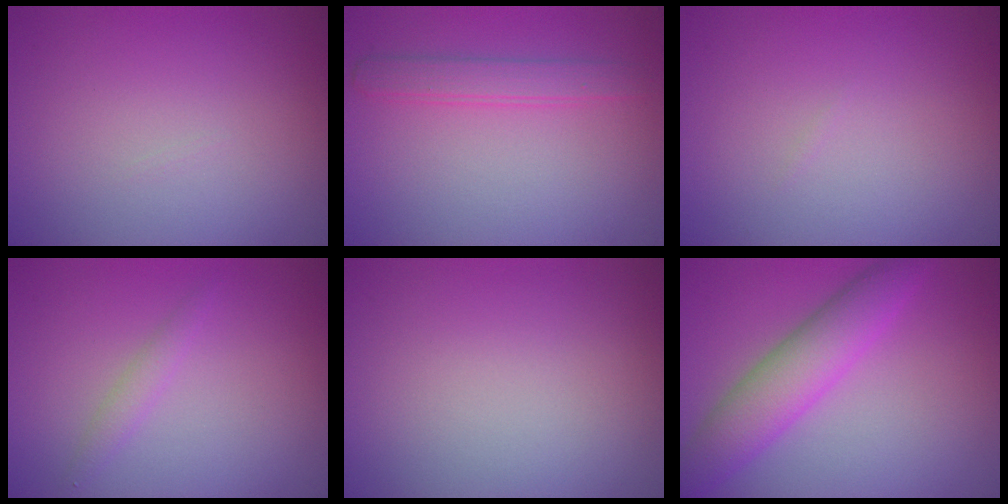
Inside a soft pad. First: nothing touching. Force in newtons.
{"total": 2.2, "press": 2.2, "slide": 0.2}
{"total": 0.0}
{"total": 1.5, "press": 1.5, "slide": 0.1}
{"total": 0.0}
{"total": 5.4, "press": 5.4, "slide": 0.1}